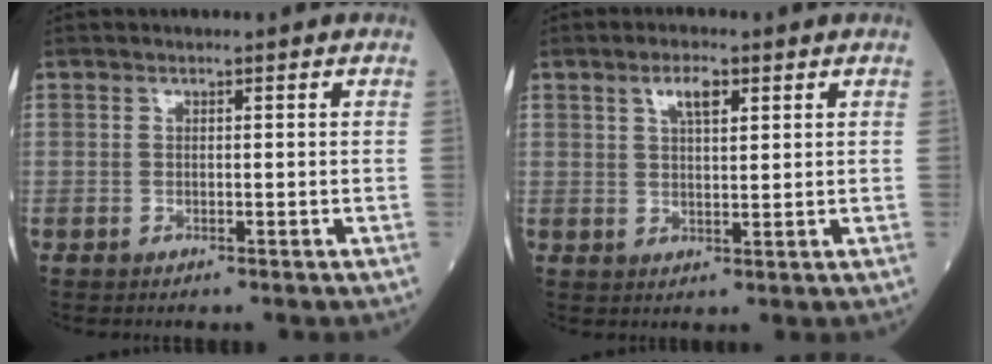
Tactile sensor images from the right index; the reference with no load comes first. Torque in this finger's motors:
{"motor_torque": [0.09, 0.10, 0.05, 0.04]}